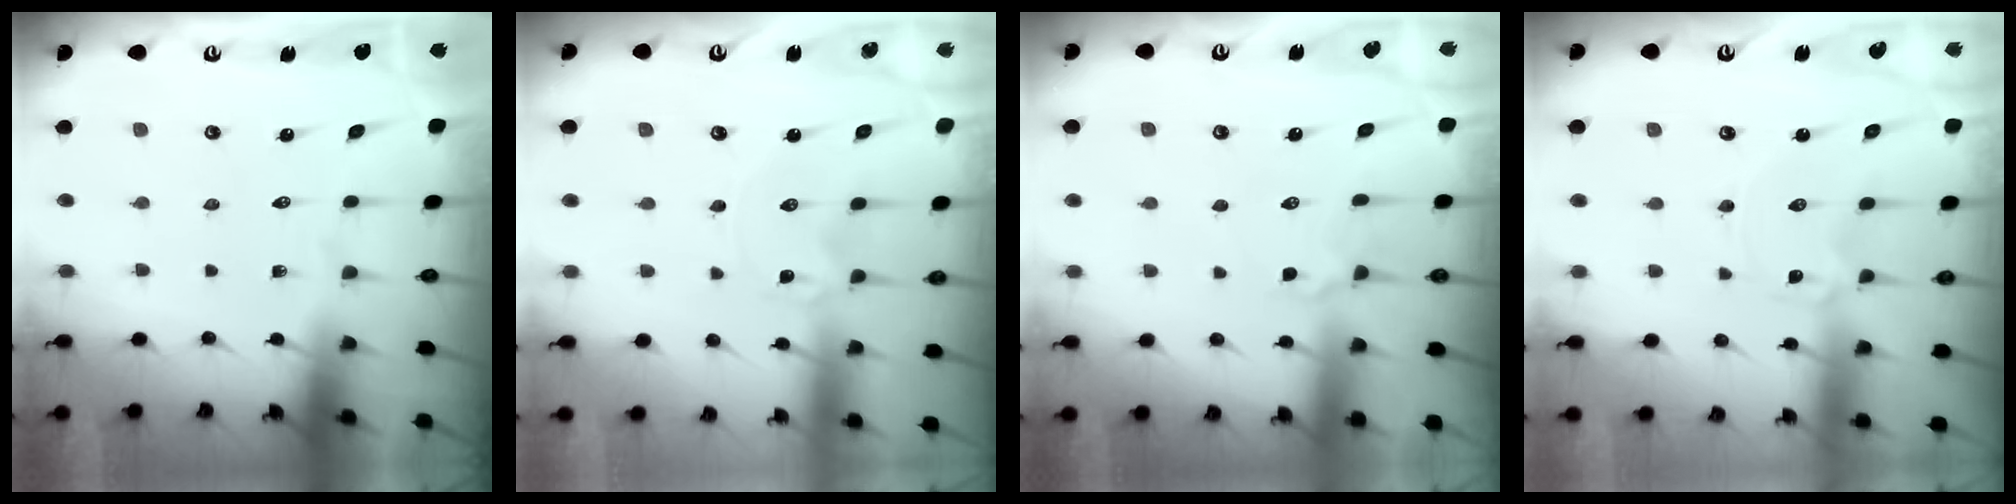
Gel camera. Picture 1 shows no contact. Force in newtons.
{"total": 0.0}
{"total": 4.0, "press": 3.8, "slide": 1.2}
{"total": 0.0}